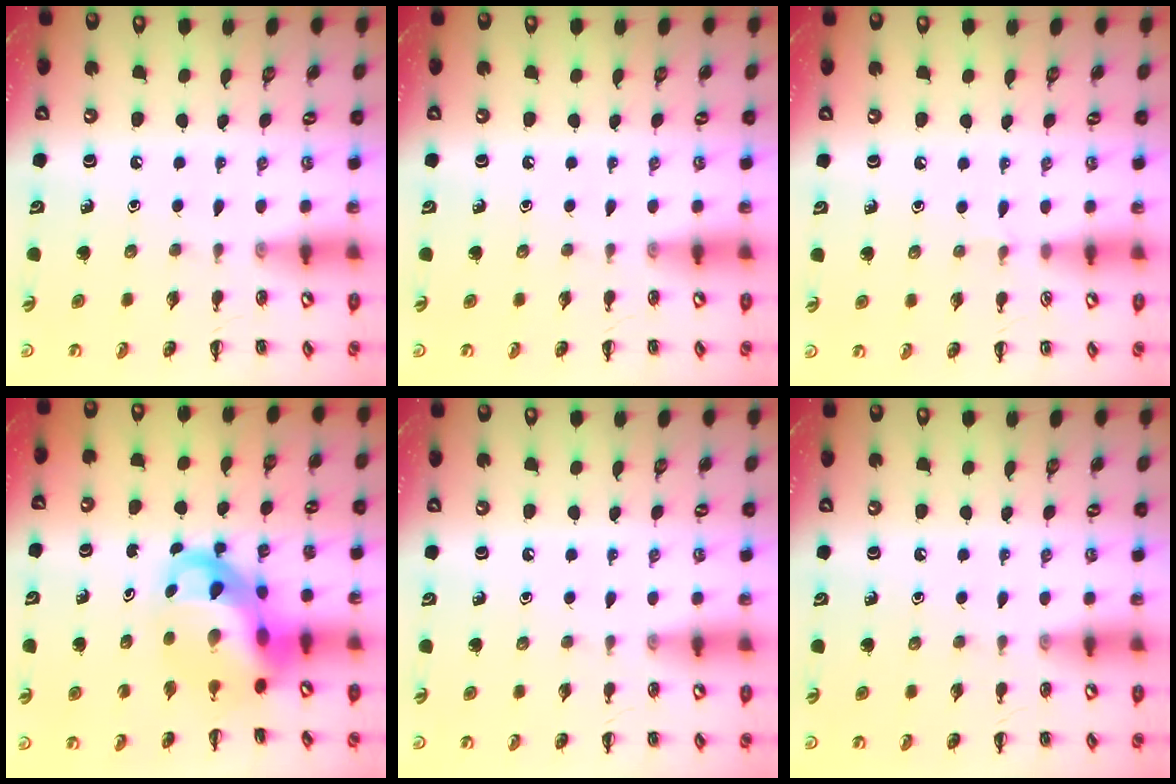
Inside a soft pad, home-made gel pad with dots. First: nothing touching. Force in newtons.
{"total": 0.0}
{"total": 2.9, "press": 2.7, "slide": 1.1}
{"total": 9.2, "press": 8.9, "slide": 2.3}
{"total": 0.0}
{"total": 0.0}